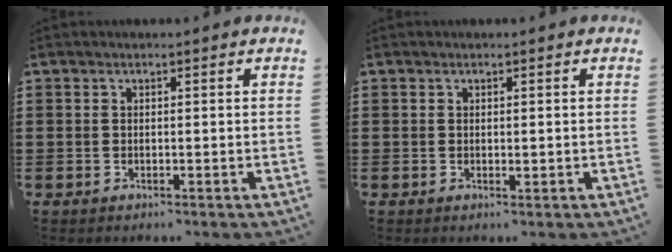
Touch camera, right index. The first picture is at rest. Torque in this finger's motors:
{"motor_torque": [0.55, -0.15, 0.01, 0.03]}